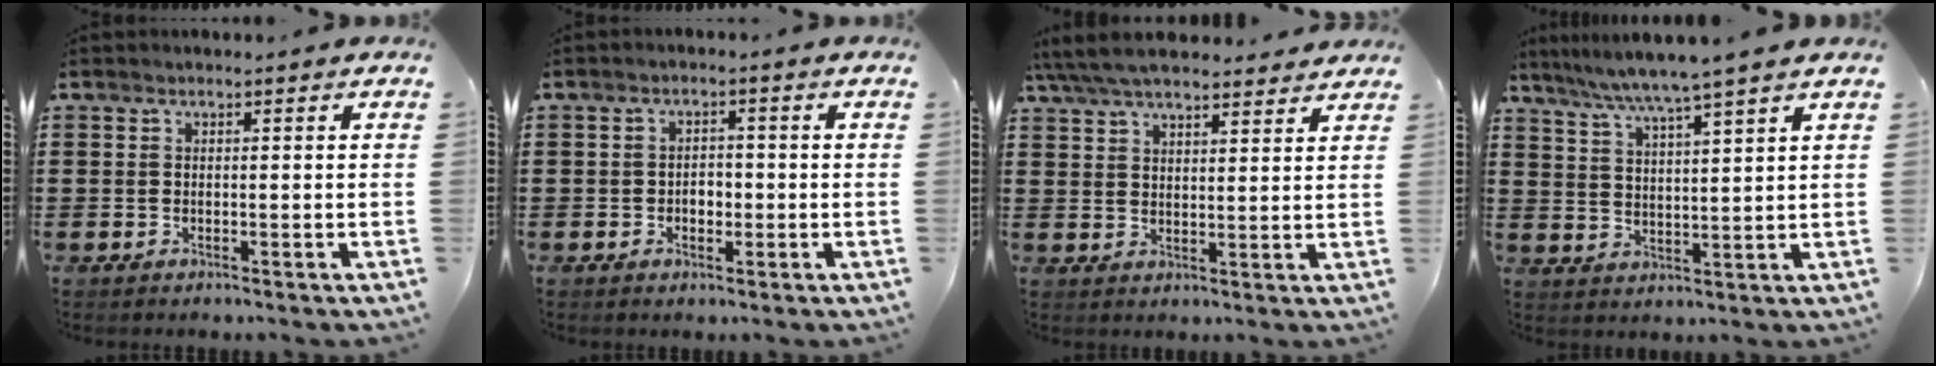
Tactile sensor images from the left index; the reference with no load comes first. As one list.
[{"total": 2.1, "force": [-0.6, 1.4, 1.5], "torque": [-0.031, 0.004, -0.014]}, {"total": 6.2, "force": [5.6, 1.2, 2.4], "torque": [-0.064, -0.015, 0.102]}, {"total": 5.4, "force": [4.6, -1.3, 2.4], "torque": [-0.063, -0.025, 0.076]}]